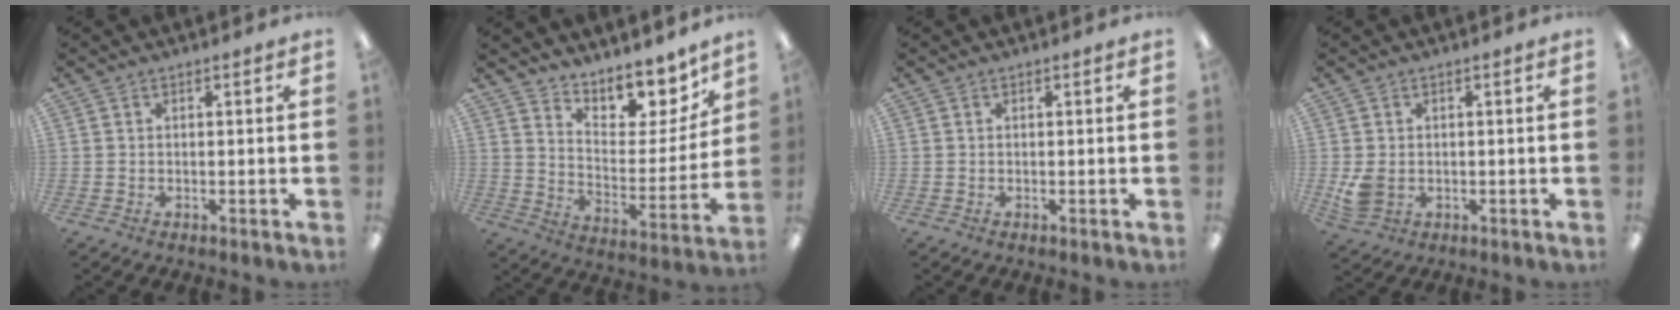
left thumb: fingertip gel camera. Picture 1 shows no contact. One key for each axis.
{"total": 10.2, "fx": 9.0, "fy": 3.9, "fz": 2.8, "tx": -0.031, "ty": -0.088, "tz": 0.157}
{"total": 0.0}
{"total": 4.4, "fx": -0.3, "fy": 3.4, "fz": 2.9, "tx": -0.056, "ty": -0.002, "tz": -0.006}